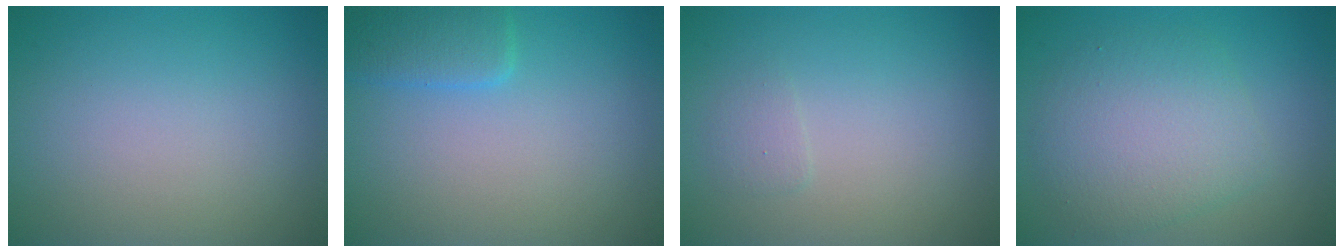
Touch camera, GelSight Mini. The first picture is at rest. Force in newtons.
{"total": 2.7, "press": 2.7, "slide": 0.1}
{"total": 0.8, "press": 0.8, "slide": 0.0}
{"total": 5.2, "press": 5.2, "slide": 0.1}